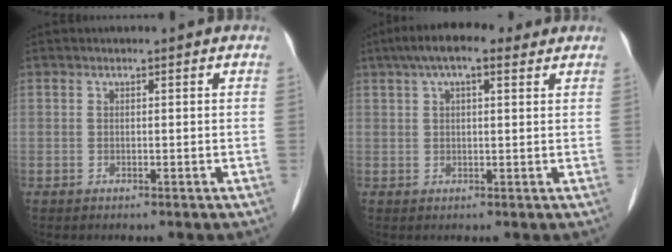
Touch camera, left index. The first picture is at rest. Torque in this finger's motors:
{"motor_torque": [0.84, -0.77, 0.07, 0.10]}